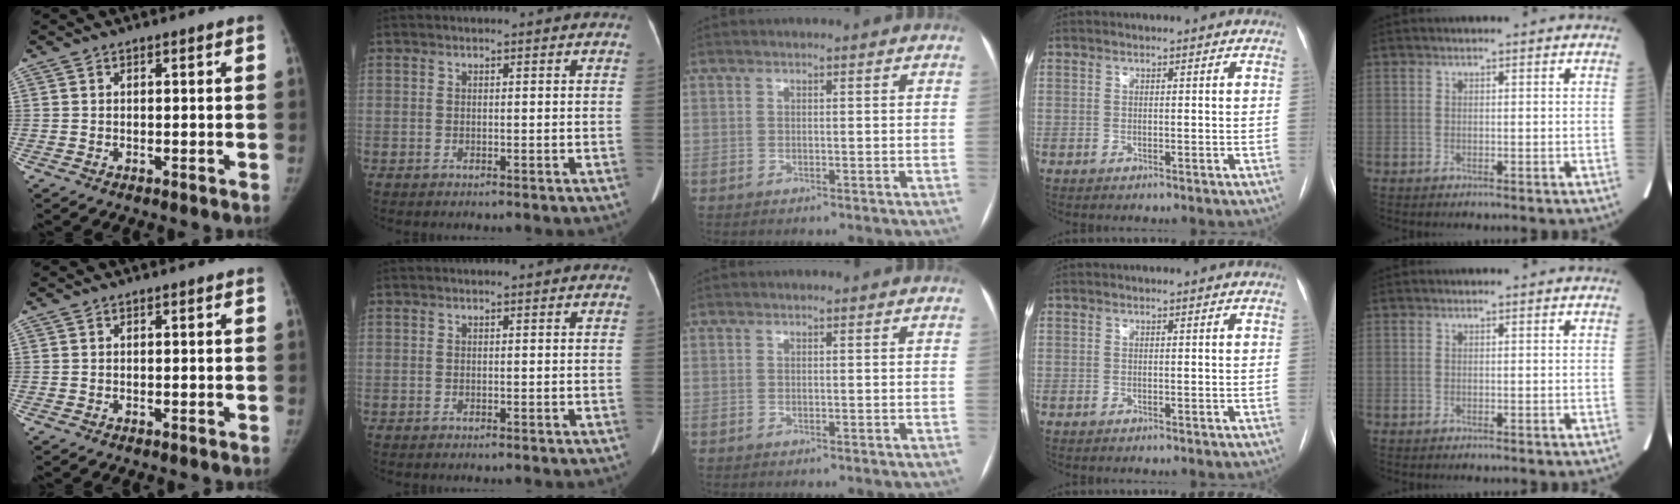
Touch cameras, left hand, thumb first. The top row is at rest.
{}